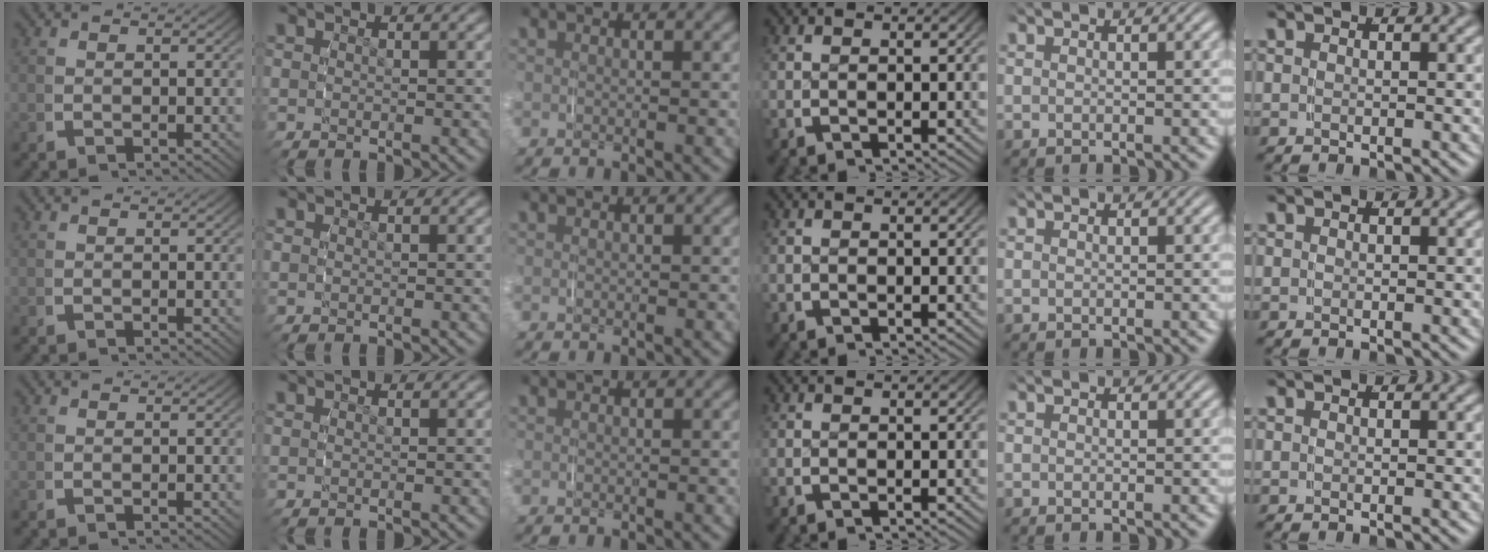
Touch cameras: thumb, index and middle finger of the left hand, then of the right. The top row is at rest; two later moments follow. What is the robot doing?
{"motion": "grasp_and_lifting", "object": "paper towel"}